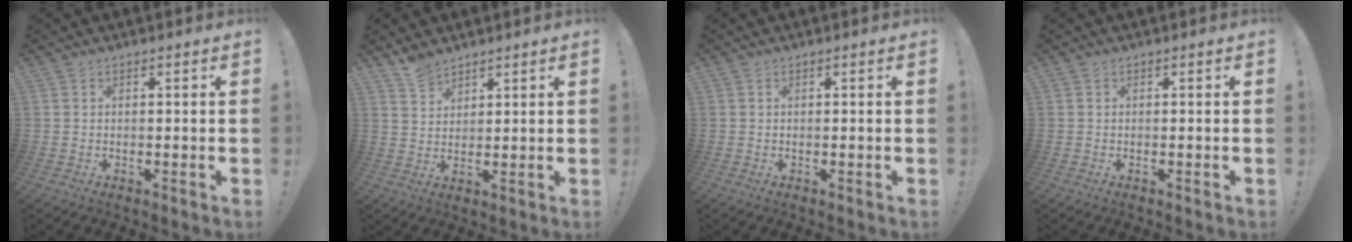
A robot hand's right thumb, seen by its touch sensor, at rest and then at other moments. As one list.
[{"total": 5.1, "force": [4.6, 2.1, 1.0], "torque": [-0.009, -0.029, 0.086]}, {"total": 0.0}, {"total": 0.0}]